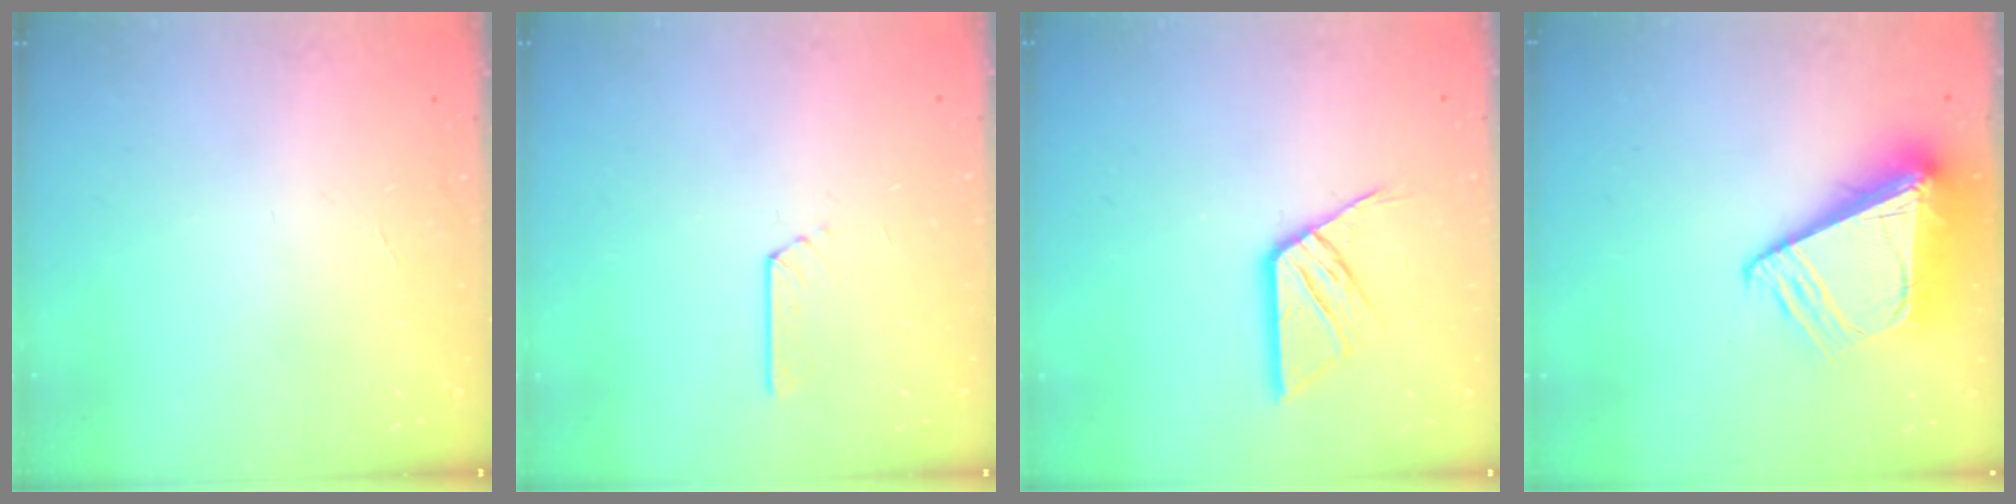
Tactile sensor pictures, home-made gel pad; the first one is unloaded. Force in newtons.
{"total": 2.2, "press": 2.2, "slide": 0.3}
{"total": 11.8, "press": 11.8, "slide": 1.0}
{"total": 14.3, "press": 14.1, "slide": 1.9}